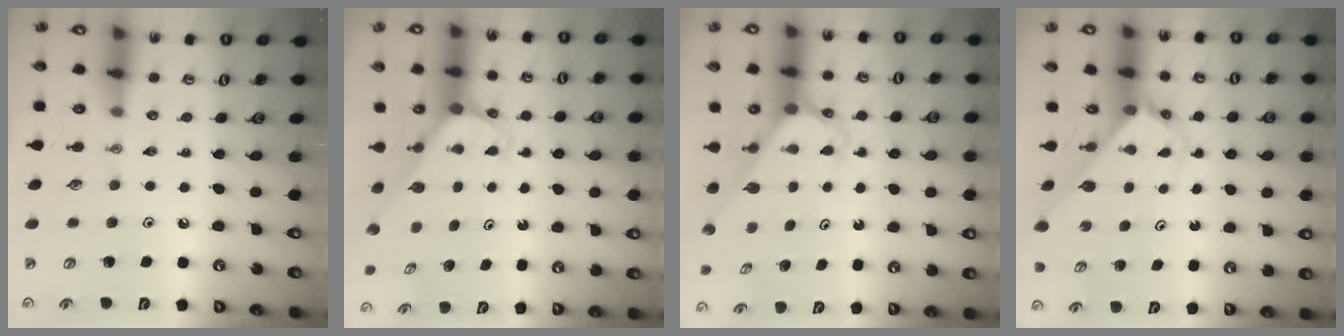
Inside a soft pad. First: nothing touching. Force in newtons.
{"total": 2.1, "press": 2.1, "slide": 0.1}
{"total": 2.8, "press": 2.8, "slide": 0.2}
{"total": 2.8, "press": 2.8, "slide": 0.1}